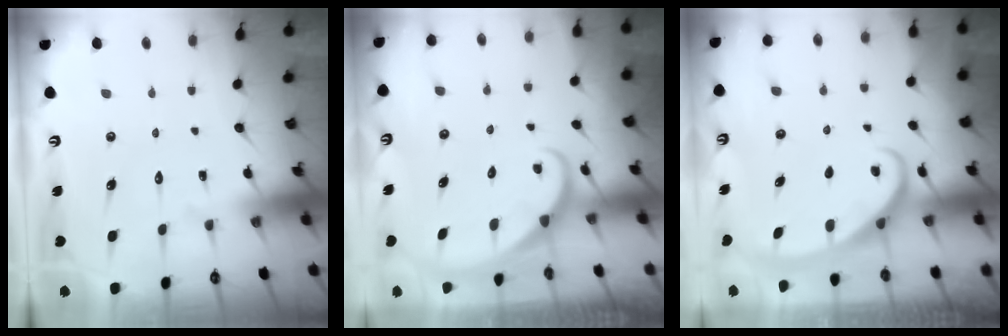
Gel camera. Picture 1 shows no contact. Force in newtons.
{"total": 1.9, "press": 1.9, "slide": 0.0}
{"total": 3.0, "press": 3.0, "slide": 0.4}